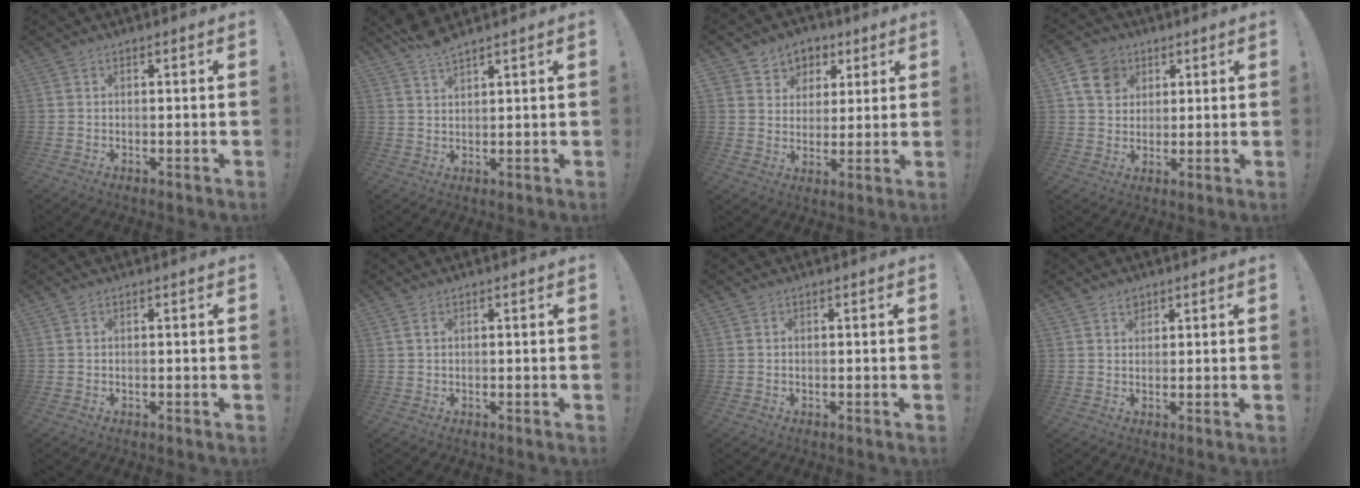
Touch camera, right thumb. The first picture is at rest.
{"total": 4.3, "force": [3.9, 0.5, 1.9], "torque": [-0.037, -0.022, 0.069]}
{"total": 7.1, "force": [2.7, 6.5, 1.0], "torque": [-0.006, -0.022, 0.055]}
{"total": 9.8, "force": [4.4, 7.7, 4.0], "torque": [-0.058, -0.015, 0.089]}
{"total": 0.0}
{"total": 1.0, "force": [0.5, 0.4, 0.8], "torque": [-0.018, 0.003, 0.008]}
{"total": 0.0}
{"total": 2.3, "force": [1.6, 1.6, 0.5], "torque": [0.005, -0.009, 0.025]}